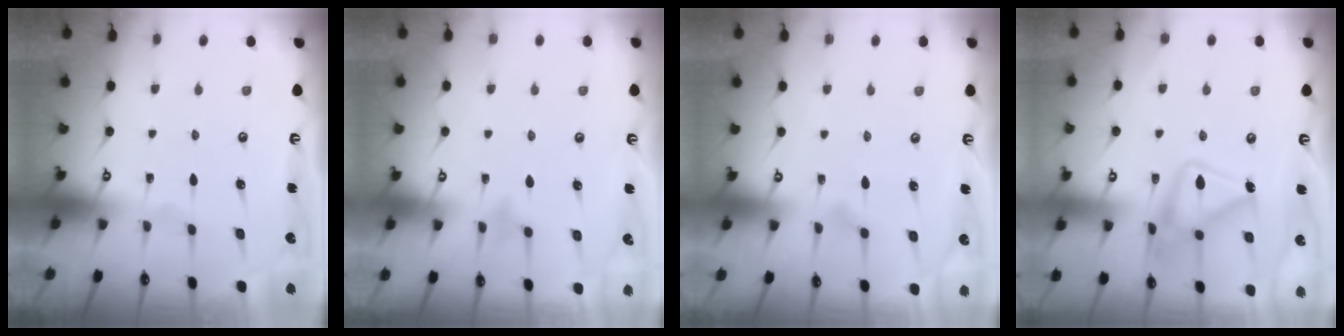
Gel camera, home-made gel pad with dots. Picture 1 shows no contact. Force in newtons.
{"total": 4.0, "press": 3.9, "slide": 0.4}
{"total": 8.1, "press": 8.1, "slide": 0.4}
{"total": 16.2, "press": 16.1, "slide": 1.1}